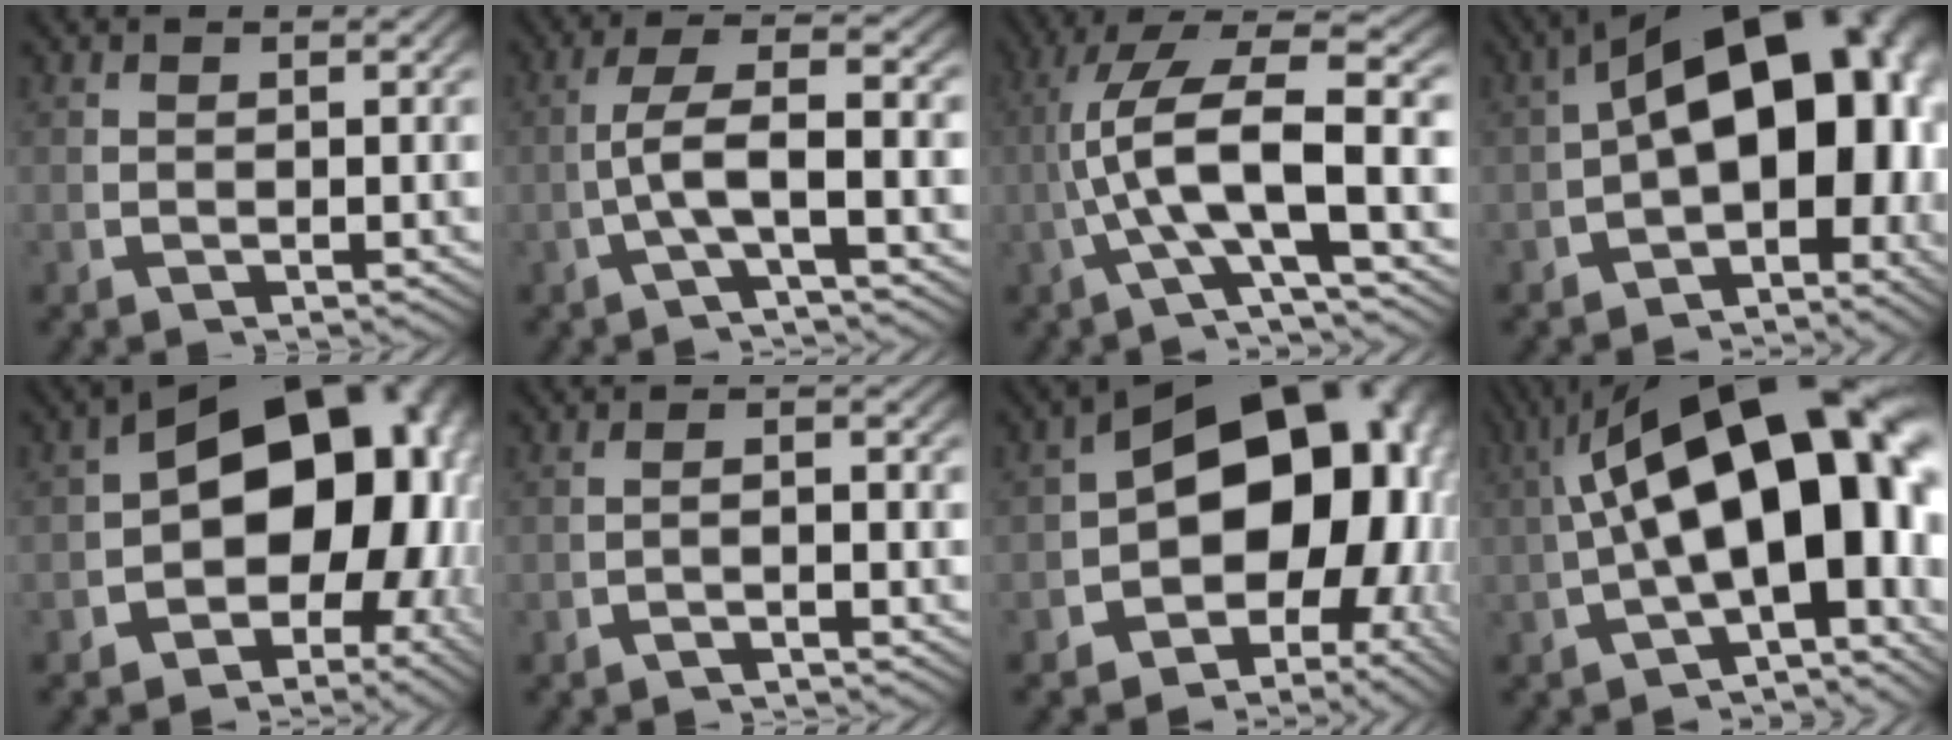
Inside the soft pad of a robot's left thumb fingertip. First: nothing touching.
{"total": 5.4, "force": [-0.6, 1.7, 5.1], "torque": [-0.106, -0.009, -0.006]}
{"total": 9.1, "force": [-0.2, 3.6, 8.4], "torque": [-0.173, -0.018, 0.008]}
{"total": 19.4, "force": [0.1, 11.6, 15.6], "torque": [-0.208, -0.050, 0.017]}
{"total": 18.6, "force": [-0.1, 12.7, 13.6], "torque": [-0.195, -0.044, 0.009]}
{"total": 1.7, "force": [-1.4, 0.1, 0.9], "torque": [-0.020, -0.001, -0.027]}
{"total": 20.8, "force": [-0.2, 14.3, 15.0], "torque": [-0.226, -0.046, 0.006]}
{"total": 22.7, "force": [0.1, 12.2, 19.2], "torque": [-0.300, -0.055, 0.032]}